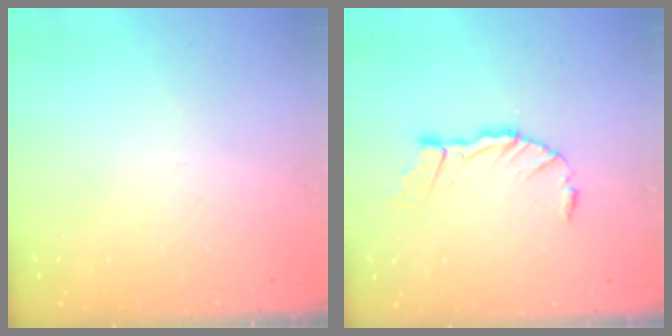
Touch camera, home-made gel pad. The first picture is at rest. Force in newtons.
{"total": 8.8, "press": 8.7, "slide": 1.3}